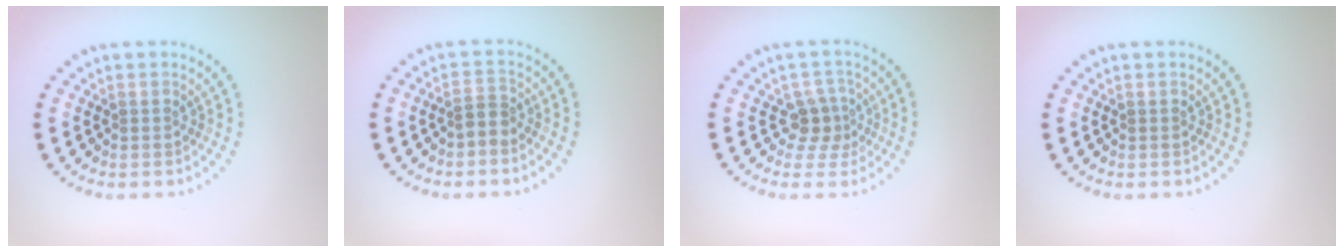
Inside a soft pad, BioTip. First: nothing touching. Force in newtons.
{"total": 1.3, "press": 0.8, "slide": 1.1}
{"total": 2.5, "press": 1.7, "slide": 1.8}
{"total": 0.0}